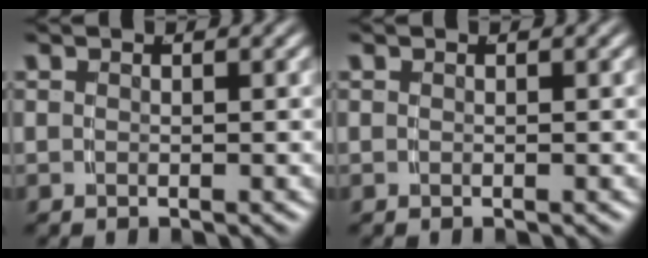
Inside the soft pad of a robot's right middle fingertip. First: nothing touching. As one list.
[{"total": 0.0}]